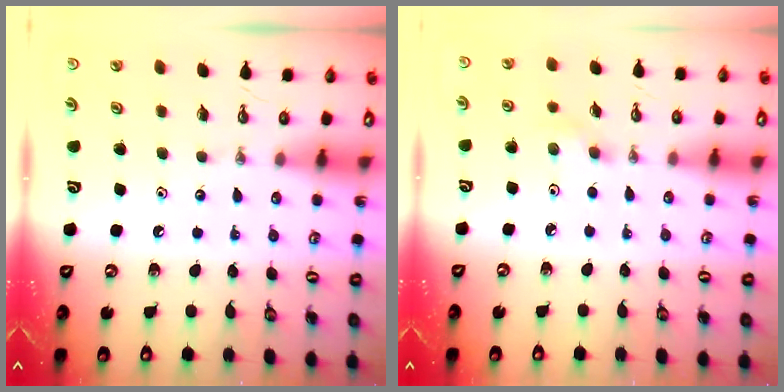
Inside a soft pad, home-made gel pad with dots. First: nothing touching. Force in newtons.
{"total": 2.1, "press": 2.0, "slide": 0.5}